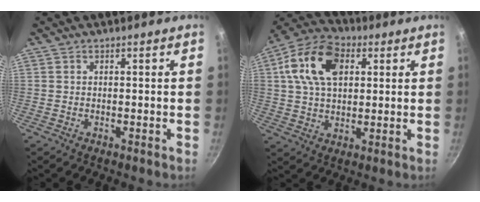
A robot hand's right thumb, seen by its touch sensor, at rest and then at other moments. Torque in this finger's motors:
{"motor_torque": [1.19, 1.36, 2.07, 0.57, 0.59]}